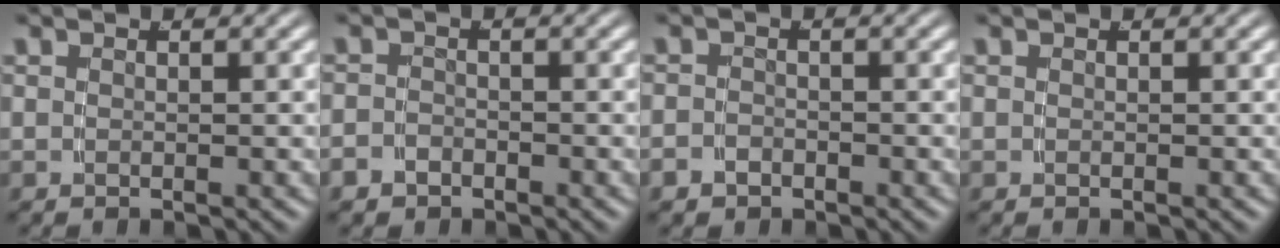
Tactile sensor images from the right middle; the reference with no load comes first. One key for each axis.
{"total": 2.1, "fx": -1.7, "fy": 1.3, "fz": 0.1, "tx": -0.009, "ty": -0.016, "tz": -0.025}
{"total": 2.0, "fx": -1.6, "fy": 1.2, "fz": 0.2, "tx": -0.008, "ty": -0.016, "tz": -0.021}
{"total": 0.0}